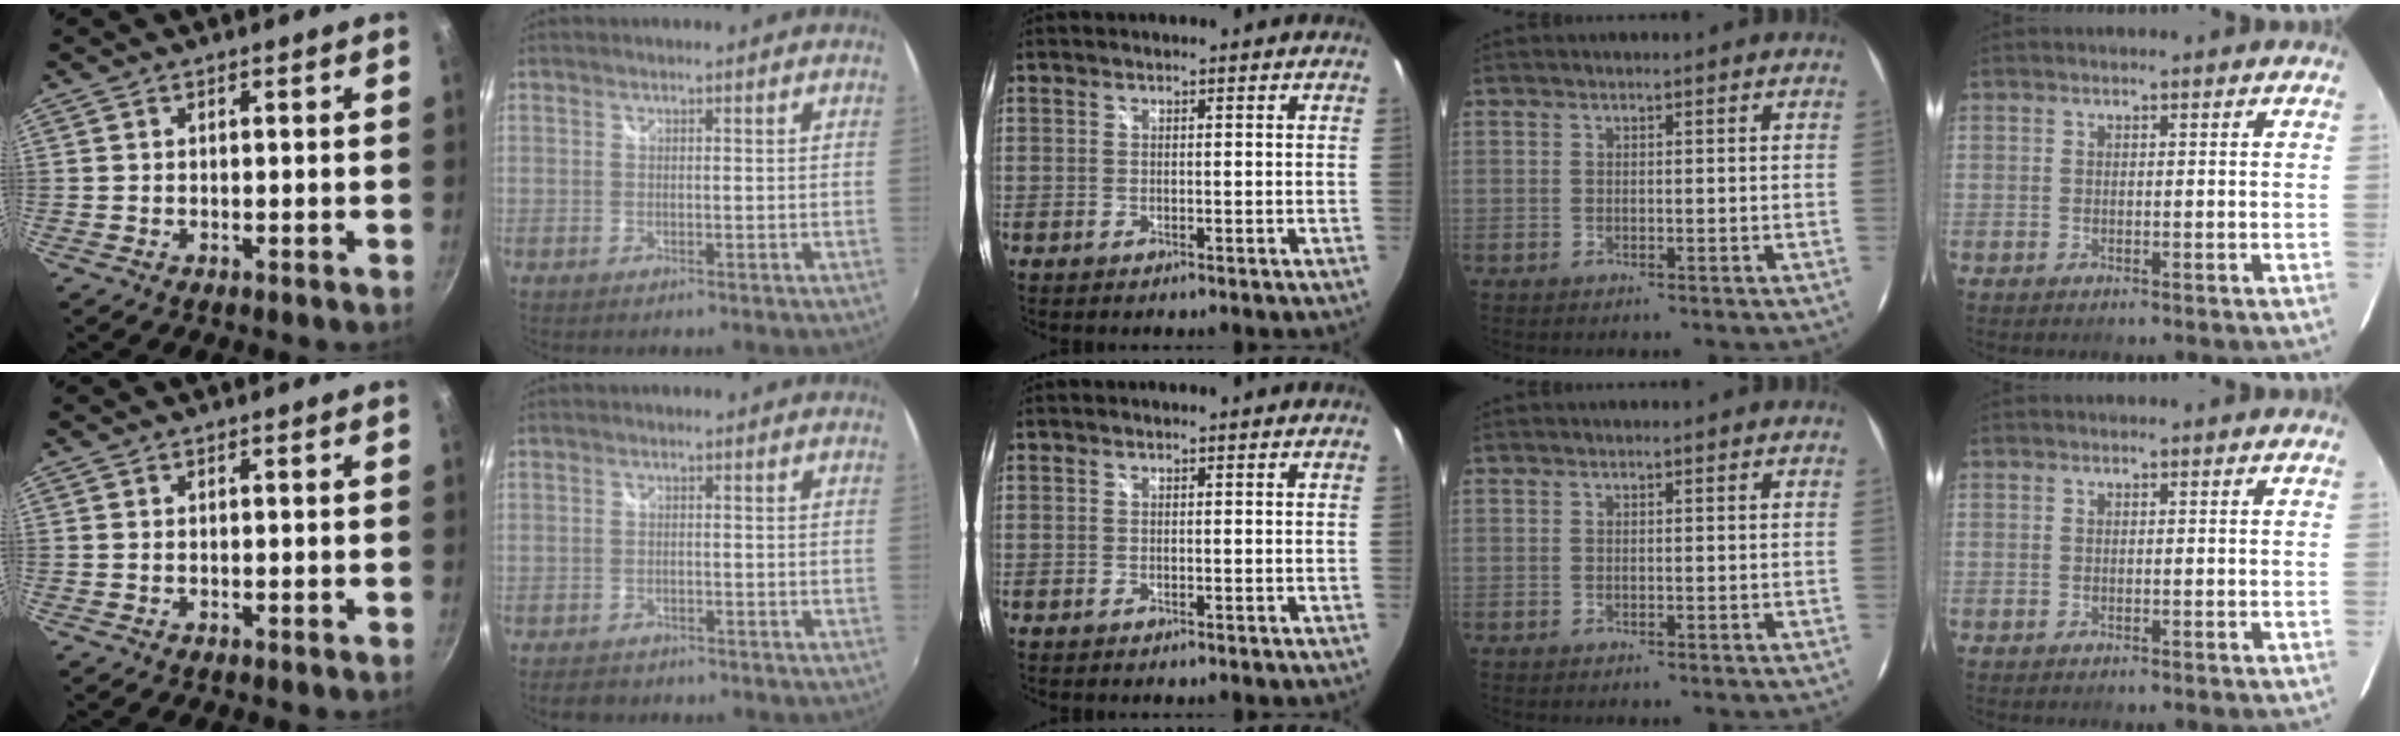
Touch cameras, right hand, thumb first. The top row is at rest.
{"index": {"total": 3.8, "force": [-2.9, 1.9, 1.5], "torque": [-0.039, -0.009, -0.044]}}